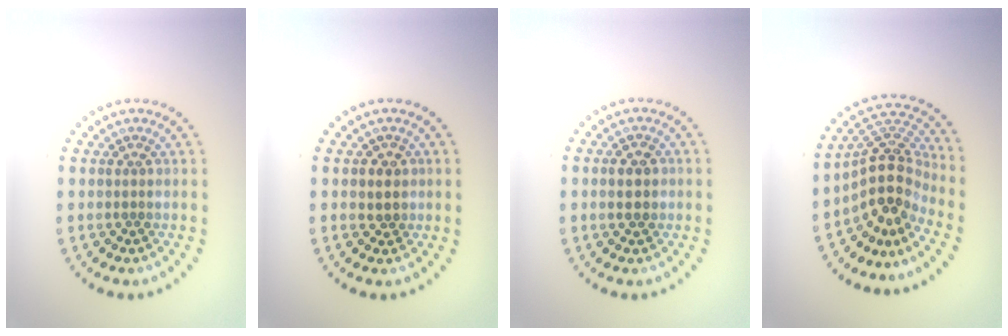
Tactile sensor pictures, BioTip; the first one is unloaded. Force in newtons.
{"total": 1.3, "press": 1.2, "slide": 0.5}
{"total": 2.2, "press": 2.1, "slide": 0.3}
{"total": 4.8, "press": 3.5, "slide": 3.2}